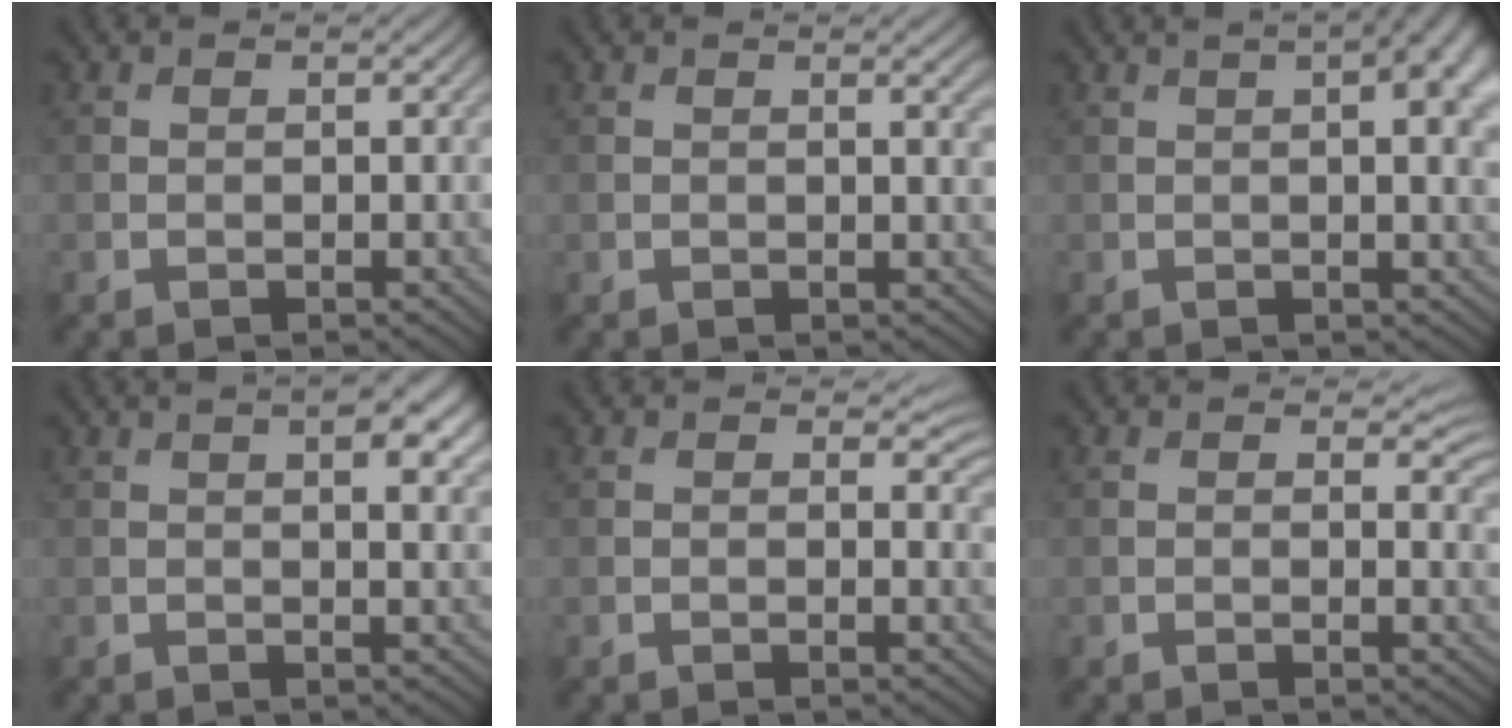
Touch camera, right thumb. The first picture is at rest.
{"total": 1.5, "force": [0.6, 0.2, 1.3], "torque": [-0.016, 0.000, 0.009]}
{"total": 7.7, "force": [2.6, 2.6, 6.8], "torque": [-0.070, 0.013, 0.024]}
{"total": 4.7, "force": [2.1, 1.4, 4.0], "torque": [-0.061, 0.002, 0.030]}
{"total": 2.3, "force": [0.9, 1.2, 1.7], "torque": [-0.024, -0.008, 0.010]}
{"total": 2.6, "force": [1.0, 1.3, 2.0], "torque": [-0.028, -0.008, 0.012]}